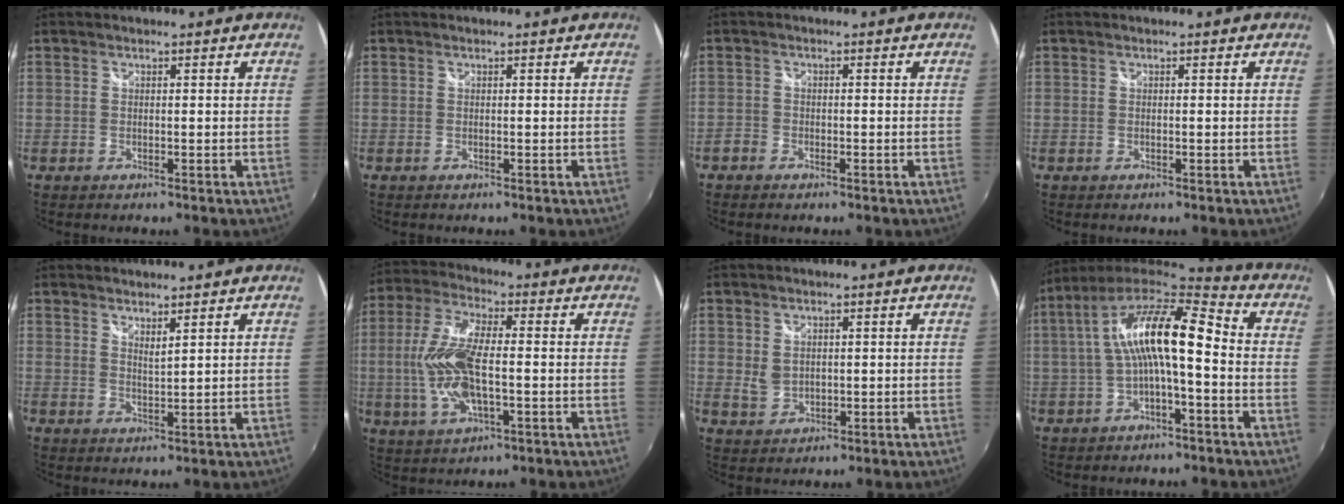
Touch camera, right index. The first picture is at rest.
{"total": 0.0}
{"total": 2.2, "force": [-1.7, 1.2, 0.7], "torque": [-0.024, -0.002, -0.034]}
{"total": 0.0}
{"total": 2.4, "force": [2.0, 0.1, 1.2], "torque": [-0.021, -0.002, 0.033]}
{"total": 13.0, "force": [-1.5, 4.9, 12.0], "torque": [-0.257, 0.001, -0.030]}
{"total": 3.3, "force": [0.6, 2.7, 1.9], "torque": [-0.032, -0.002, 0.016]}
{"total": 14.6, "force": [-0.2, 4.1, 14.0], "torque": [-0.257, 0.024, -0.010]}